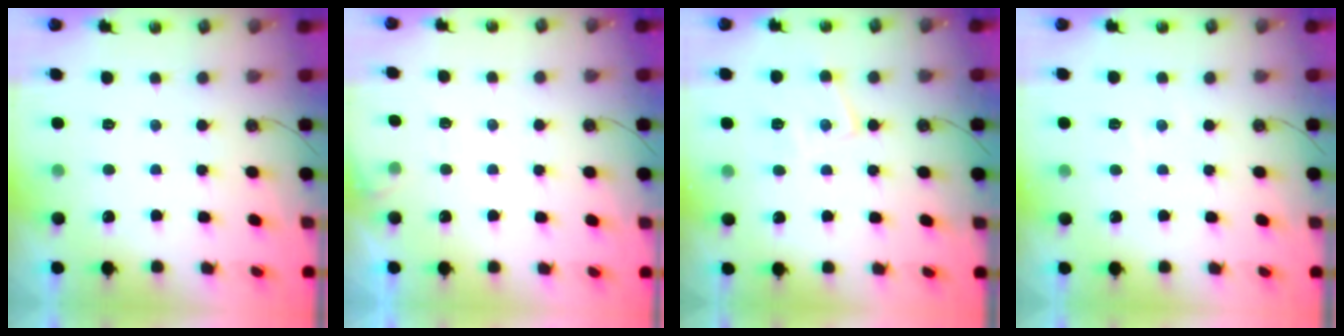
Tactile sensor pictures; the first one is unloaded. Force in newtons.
{"total": 5.2, "press": 5.2, "slide": 0.6}
{"total": 10.3, "press": 10.3, "slide": 0.6}
{"total": 3.5, "press": 3.5, "slide": 0.3}